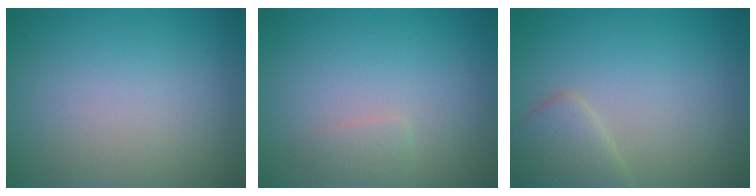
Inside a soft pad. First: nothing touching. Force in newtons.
{"total": 1.0, "press": 1.0, "slide": 0.1}
{"total": 2.5, "press": 2.5, "slide": 0.2}